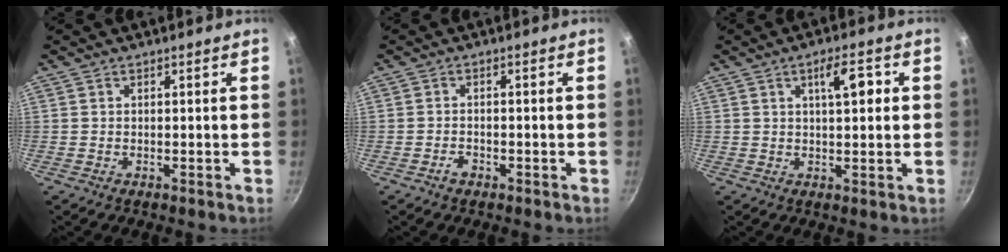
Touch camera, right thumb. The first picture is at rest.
{"total": 1.7, "force": [-1.2, 0.9, 0.9], "torque": [-0.015, 0.012, -0.021]}
{"total": 6.3, "force": [1.7, 2.2, 5.6], "torque": [-0.075, -0.001, 0.023]}